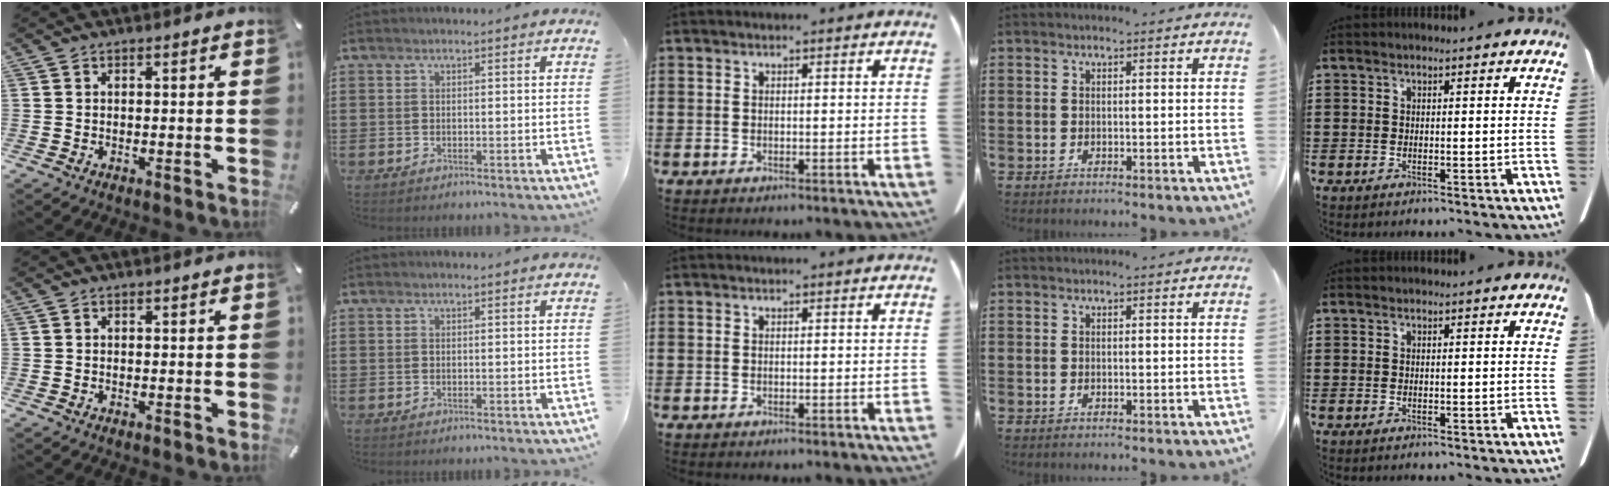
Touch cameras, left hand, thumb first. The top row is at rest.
{}